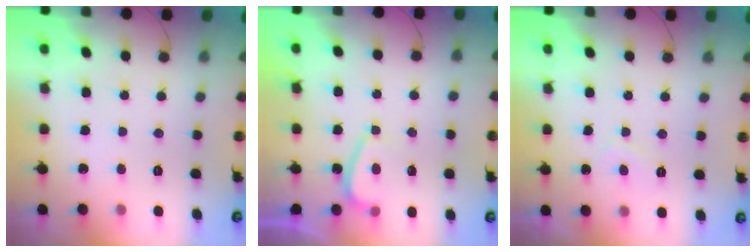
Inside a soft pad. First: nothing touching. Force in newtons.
{"total": 2.2, "press": 2.1, "slide": 0.6}
{"total": 2.0, "press": 1.9, "slide": 0.5}